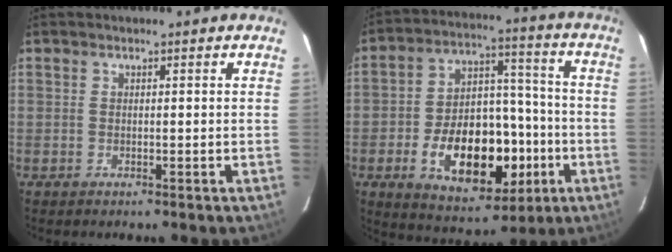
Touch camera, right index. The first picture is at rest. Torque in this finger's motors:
{"motor_torque": [1.23, -0.91, 1.06, 0.21]}